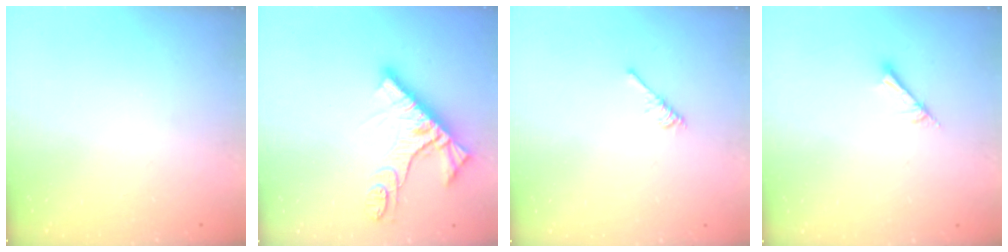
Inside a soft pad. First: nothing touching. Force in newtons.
{"total": 13.6, "press": 13.5, "slide": 1.5}
{"total": 2.7, "press": 2.7, "slide": 0.5}
{"total": 3.3, "press": 3.3, "slide": 0.0}